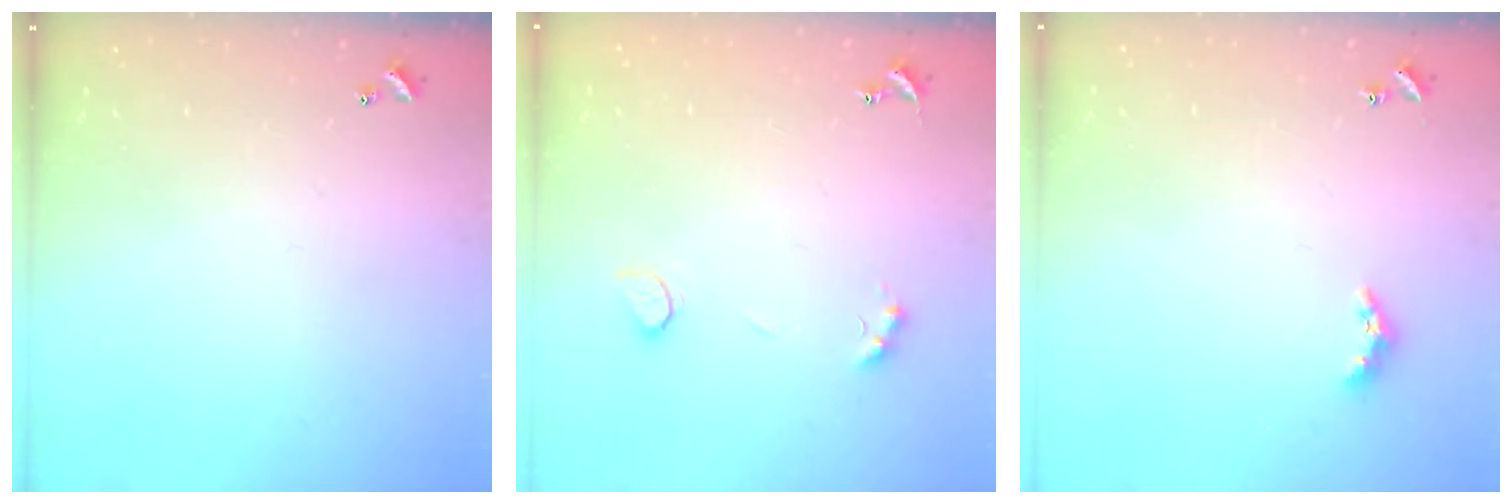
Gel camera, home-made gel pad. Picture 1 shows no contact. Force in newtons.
{"total": 3.7, "press": 3.4, "slide": 1.2}
{"total": 3.3, "press": 3.3, "slide": 0.6}